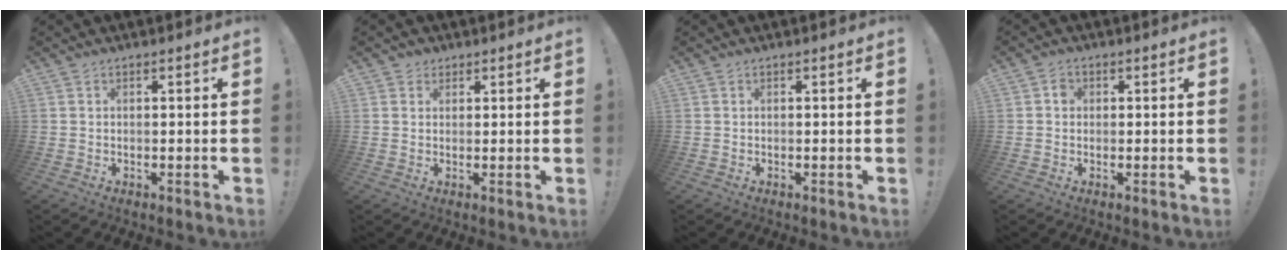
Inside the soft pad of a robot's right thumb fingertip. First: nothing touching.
{"total": 2.3, "force": [1.3, 1.9, 0.4], "torque": [-0.005, -0.005, 0.023]}
{"total": 0.0}
{"total": 2.0, "force": [-0.2, 1.7, 1.1], "torque": [-0.015, 0.006, -0.005]}